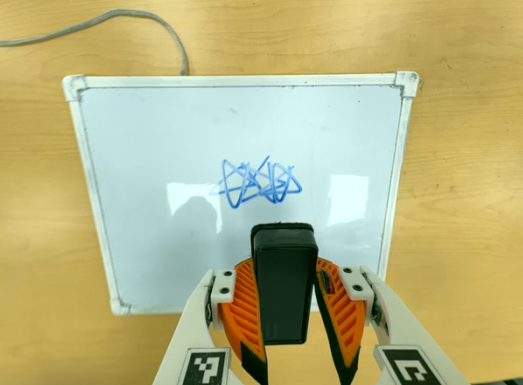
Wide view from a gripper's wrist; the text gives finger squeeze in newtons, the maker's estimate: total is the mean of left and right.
{"total": 9.0, "left": 7.8, "right": 10.2}